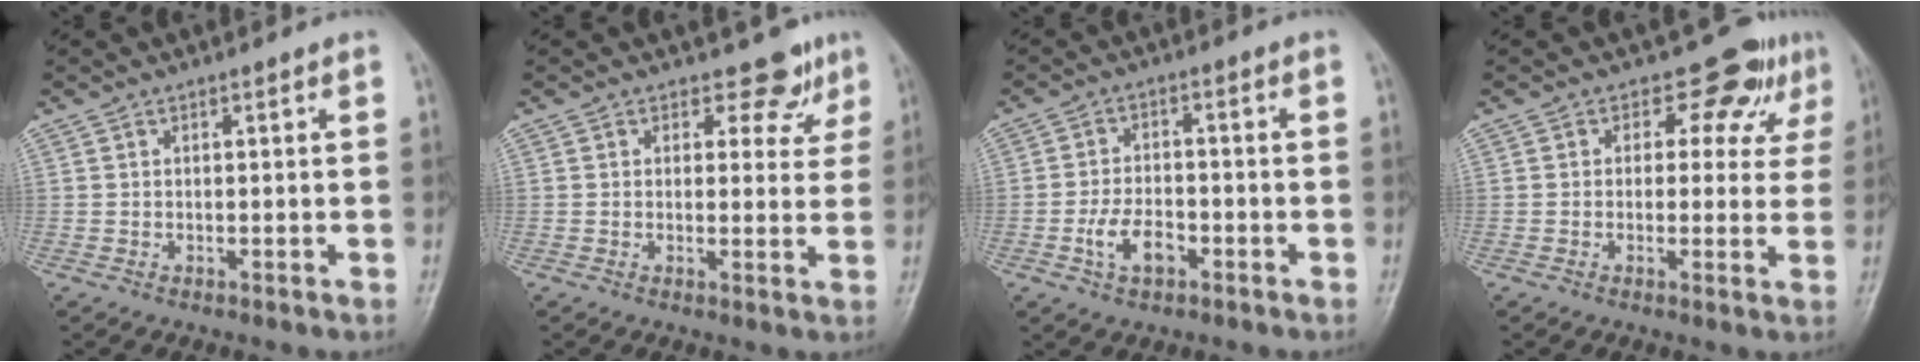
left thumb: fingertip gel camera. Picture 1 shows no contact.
{"total": 4.8, "force": [3.5, 3.1, 1.0], "torque": [0.016, -0.024, 0.037]}
{"total": 6.3, "force": [-2.5, 3.7, 4.3], "torque": [-0.076, 0.016, -0.048]}
{"total": 7.5, "force": [4.1, 5.1, 3.8], "torque": [-0.004, -0.013, 0.040]}